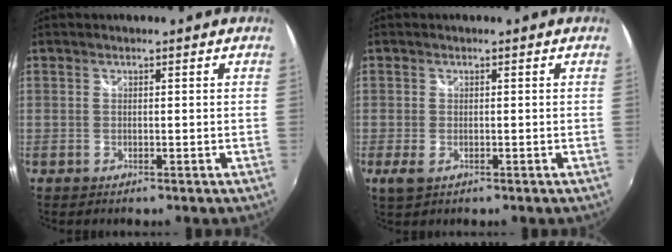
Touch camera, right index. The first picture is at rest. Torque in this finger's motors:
{"motor_torque": [0.36, -0.03, 0.20, 0.03]}